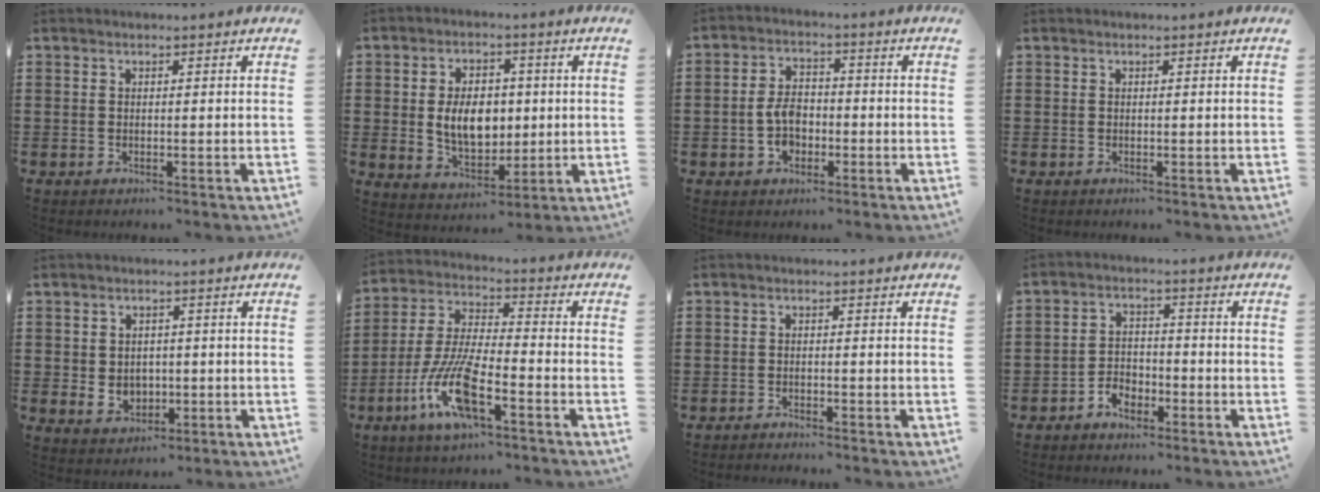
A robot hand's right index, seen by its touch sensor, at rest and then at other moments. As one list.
[{"total": 8.0, "force": [0.4, 5.4, 5.9], "torque": [-0.103, 0.006, 0.003]}, {"total": 5.2, "force": [-1.5, 3.4, 3.7], "torque": [-0.086, 0.002, -0.030]}, {"total": 0.0}, {"total": 3.4, "force": [-0.2, 3.0, 1.6], "torque": [-0.033, 0.005, -0.007]}, {"total": 11.3, "force": [-5.9, 2.6, 9.3], "torque": [-0.219, -0.013, -0.117]}, {"total": 1.2, "force": [-1.2, 0.0, -0.1], "torque": [-0.001, 0.003, -0.026]}, {"total": 3.3, "force": [-2.5, 2.0, 0.8], "torque": [-0.021, 0.010, -0.052]}]